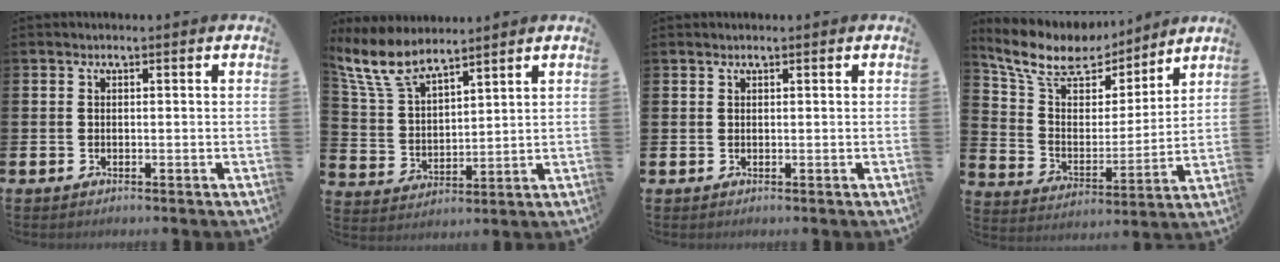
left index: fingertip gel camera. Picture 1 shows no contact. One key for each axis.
{"total": 8.1, "fx": 7.2, "fy": 2.0, "fz": 3.1, "tx": -0.094, "ty": -0.025, "tz": 0.133}
{"total": 0.7, "fx": 0.7, "fy": 0.2, "fz": 0.0, "tx": 0.001, "ty": 0.001, "tz": 0.013}
{"total": 10.4, "fx": 8.9, "fy": 4.4, "fz": 3.0, "tx": -0.108, "ty": -0.053, "tz": 0.159}